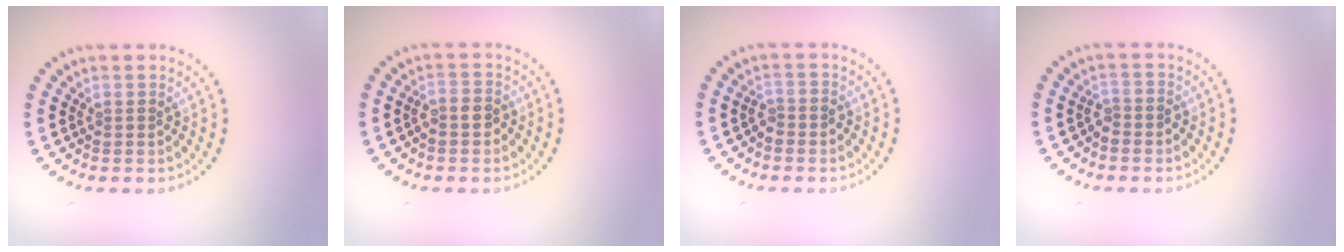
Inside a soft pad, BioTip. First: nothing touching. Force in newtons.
{"total": 1.9, "press": 1.8, "slide": 0.8}
{"total": 1.3, "press": 1.1, "slide": 0.6}
{"total": 1.3, "press": 1.1, "slide": 0.7}